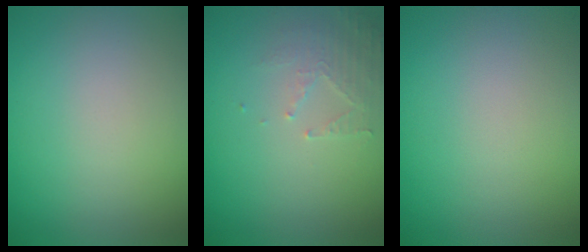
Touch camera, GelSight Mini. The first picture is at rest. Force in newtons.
{"total": 2.0, "press": 1.9, "slide": 0.3}
{"total": 0.0}